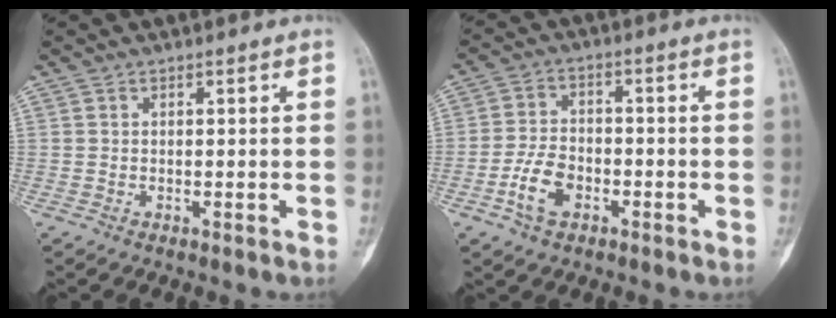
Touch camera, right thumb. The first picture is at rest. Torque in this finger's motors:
{"motor_torque": [0.01, 0.21, 0.04, -0.08, 0.01]}